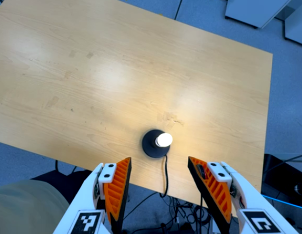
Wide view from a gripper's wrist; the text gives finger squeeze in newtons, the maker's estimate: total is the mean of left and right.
{"total": 0.0}